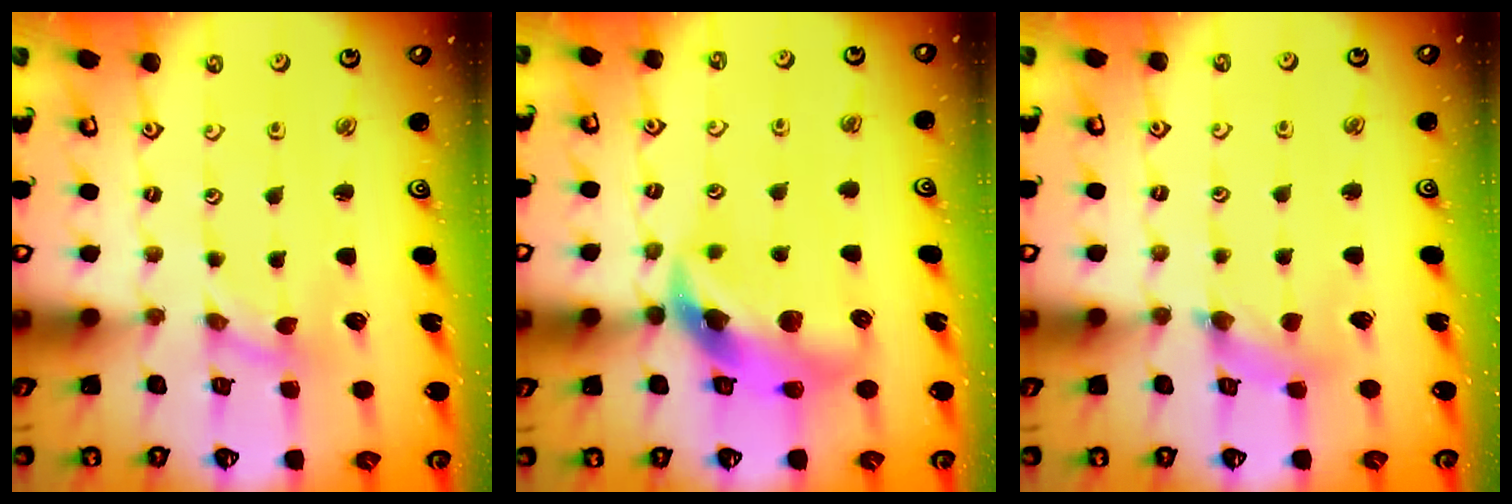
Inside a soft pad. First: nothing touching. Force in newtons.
{"total": 13.2, "press": 13.1, "slide": 1.8}
{"total": 2.3, "press": 2.3, "slide": 0.3}